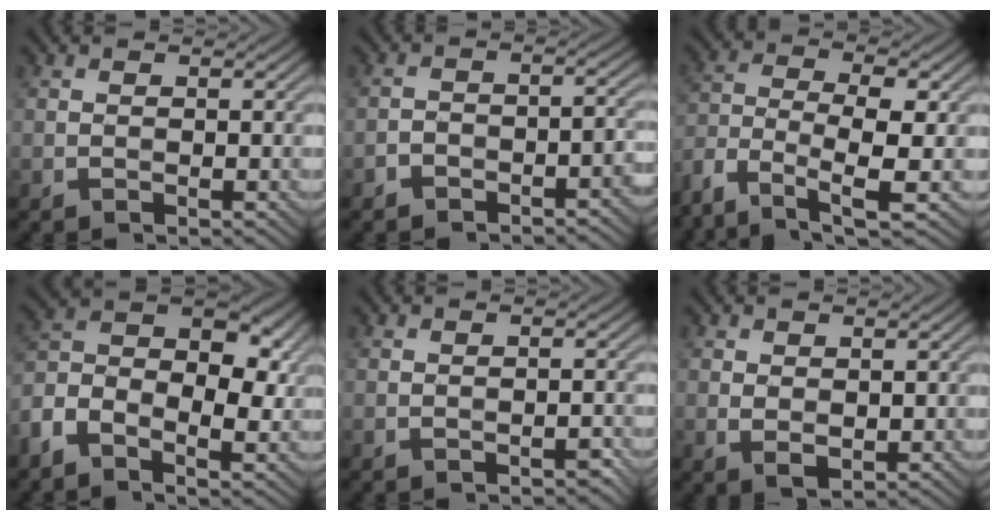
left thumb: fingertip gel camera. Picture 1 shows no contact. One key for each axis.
{"total": 4.4, "fx": -3.2, "fy": 2.2, "fz": 2.1, "tx": -0.024, "ty": 0.004, "tz": -0.055}
{"total": 8.1, "fx": -4.6, "fy": 2.8, "fz": 6.0, "tx": -0.124, "ty": -0.007, "tz": -0.097}
{"total": 10.3, "fx": -2.4, "fy": 6.6, "fz": 7.5, "tx": -0.149, "ty": 0.002, "tz": -0.062}
{"total": 0.8, "fx": -0.6, "fy": 0.3, "fz": 0.5, "tx": -0.006, "ty": 0.001, "tz": -0.009}
{"total": 1.9, "fx": 0.6, "fy": 1.2, "fz": 1.4, "tx": -0.028, "ty": -0.006, "tz": 0.016}